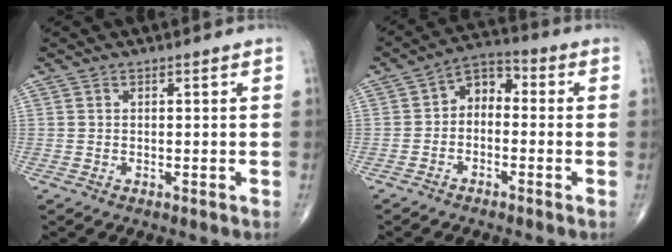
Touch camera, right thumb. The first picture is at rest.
{"total": 6.2, "force": [-0.6, 4.3, 4.4], "torque": [-0.049, 0.033, -0.028]}